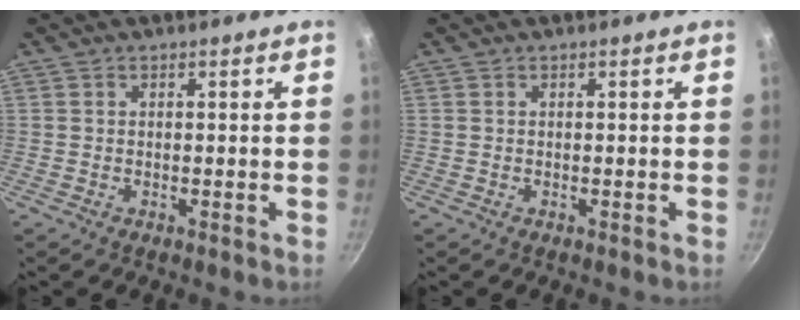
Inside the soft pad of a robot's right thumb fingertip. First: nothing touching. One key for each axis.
{"total": 0.0}